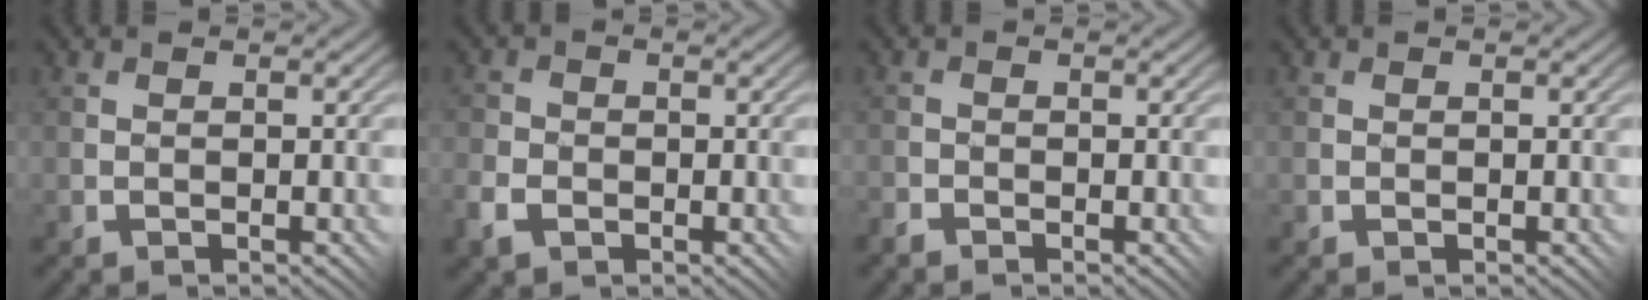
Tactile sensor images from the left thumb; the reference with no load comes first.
{"total": 4.0, "force": [-2.0, 3.0, 1.7], "torque": [-0.048, -0.008, -0.044]}
{"total": 1.5, "force": [-1.3, 0.7, 0.2], "torque": [-0.008, -0.001, -0.033]}
{"total": 0.0}